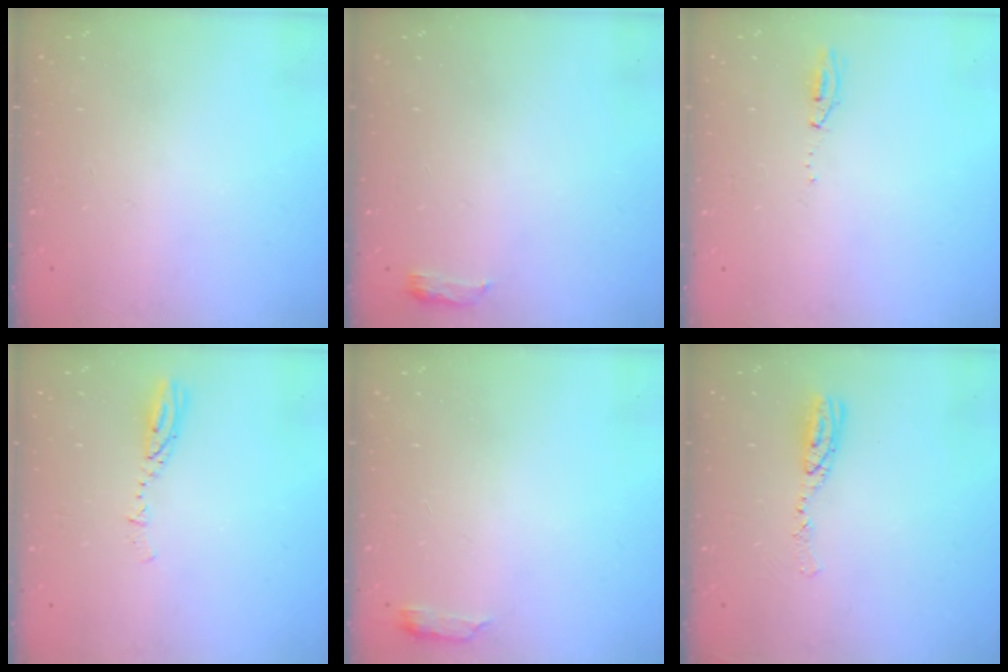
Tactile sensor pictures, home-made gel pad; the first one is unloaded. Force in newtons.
{"total": 3.7, "press": 3.5, "slide": 1.3}
{"total": 5.0, "press": 3.7, "slide": 3.3}
{"total": 3.4, "press": 3.4, "slide": 0.2}
{"total": 2.6, "press": 2.6, "slide": 0.5}
{"total": 8.1, "press": 8.1, "slide": 0.6}